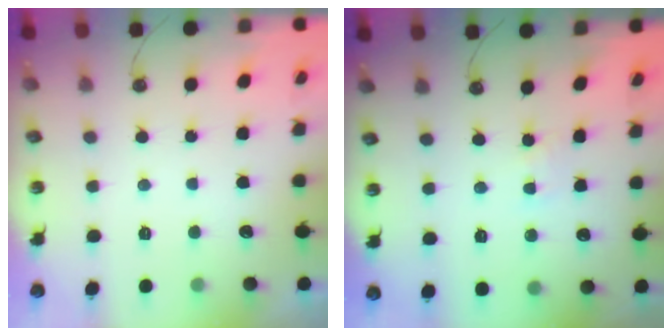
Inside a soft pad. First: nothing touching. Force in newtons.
{"total": 2.8, "press": 2.8, "slide": 0.3}